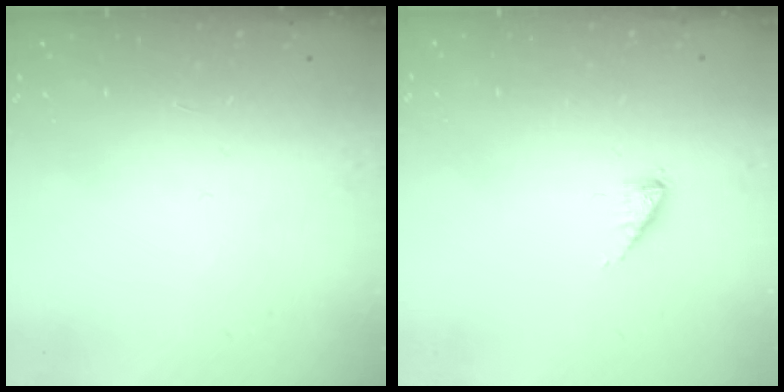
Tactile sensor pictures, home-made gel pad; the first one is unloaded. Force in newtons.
{"total": 2.1, "press": 2.1, "slide": 0.2}